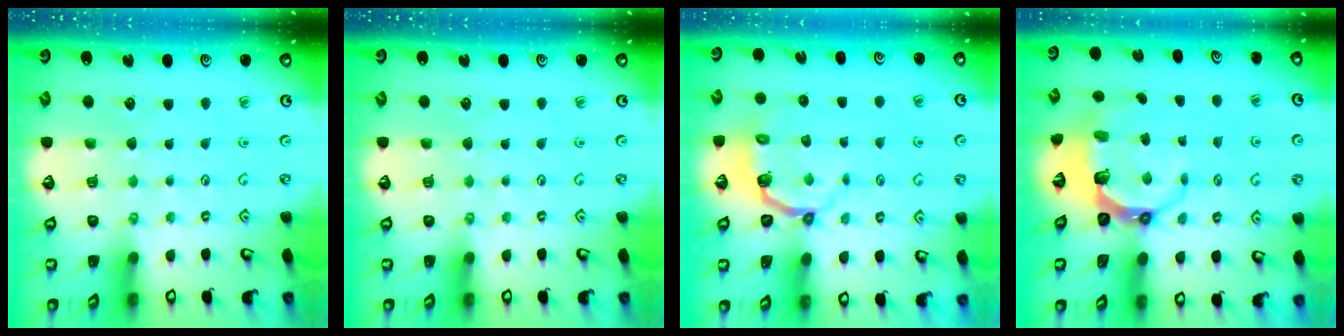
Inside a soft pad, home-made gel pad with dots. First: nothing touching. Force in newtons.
{"total": 0.0}
{"total": 4.1, "press": 2.7, "slide": 3.0}
{"total": 8.1, "press": 6.9, "slide": 4.2}